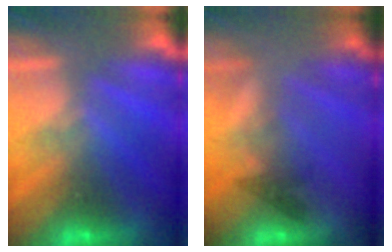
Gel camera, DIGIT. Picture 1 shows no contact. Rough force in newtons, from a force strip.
{"total": 2.2}